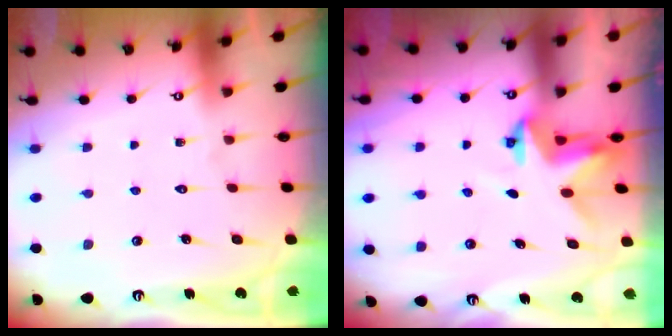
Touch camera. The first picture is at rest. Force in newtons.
{"total": 3.5, "press": 3.5, "slide": 0.3}